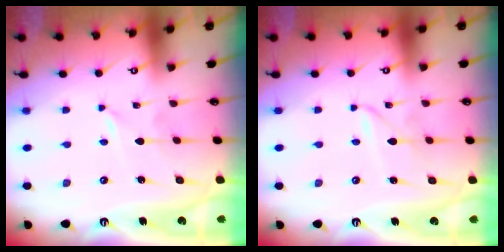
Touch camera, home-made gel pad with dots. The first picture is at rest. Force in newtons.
{"total": 2.0, "press": 2.0, "slide": 0.2}